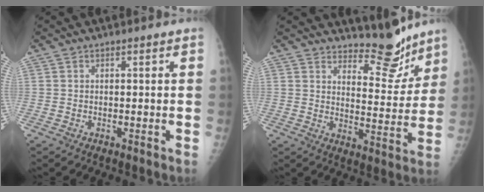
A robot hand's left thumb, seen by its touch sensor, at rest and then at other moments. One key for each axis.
{"total": 9.4, "fx": 8.5, "fy": 3.0, "fz": 2.6, "tx": -0.004, "ty": -0.078, "tz": 0.129}